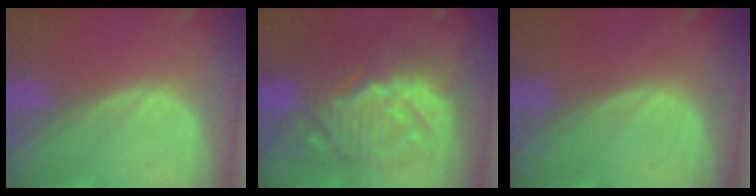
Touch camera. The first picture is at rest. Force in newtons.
{"total": 10.2, "press": 10.2, "slide": 0.5}
{"total": 0.0}